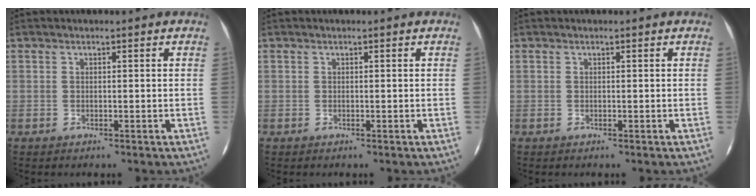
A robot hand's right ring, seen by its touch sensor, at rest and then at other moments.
{"total": 0.0}
{"total": 0.0}